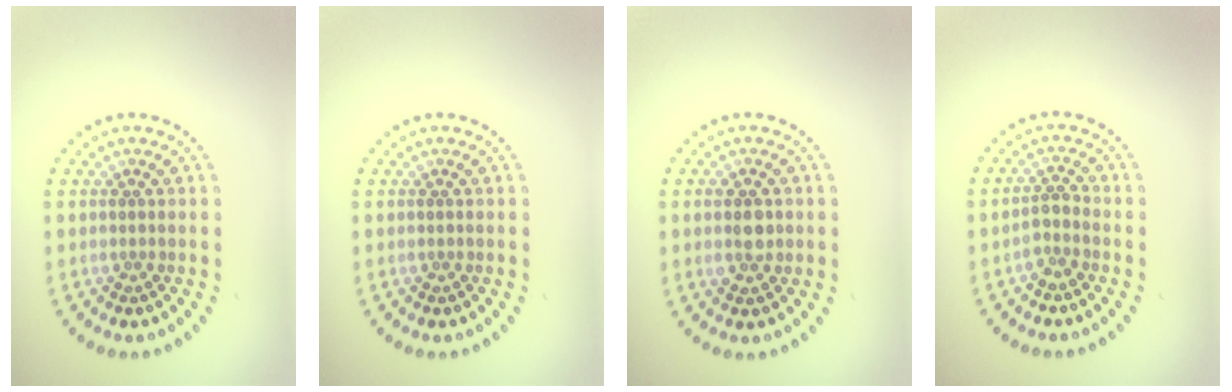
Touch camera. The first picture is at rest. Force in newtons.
{"total": 0.0}
{"total": 2.3, "press": 2.2, "slide": 0.3}
{"total": 1.8, "press": 1.4, "slide": 1.1}